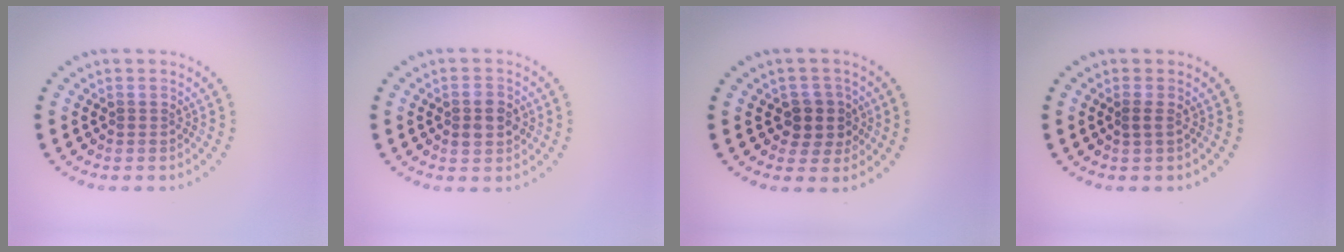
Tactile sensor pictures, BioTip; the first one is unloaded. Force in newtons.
{"total": 2.7, "press": 2.7, "slide": 0.2}
{"total": 2.8, "press": 2.5, "slide": 1.2}
{"total": 0.6, "press": 0.6, "slide": 0.1}